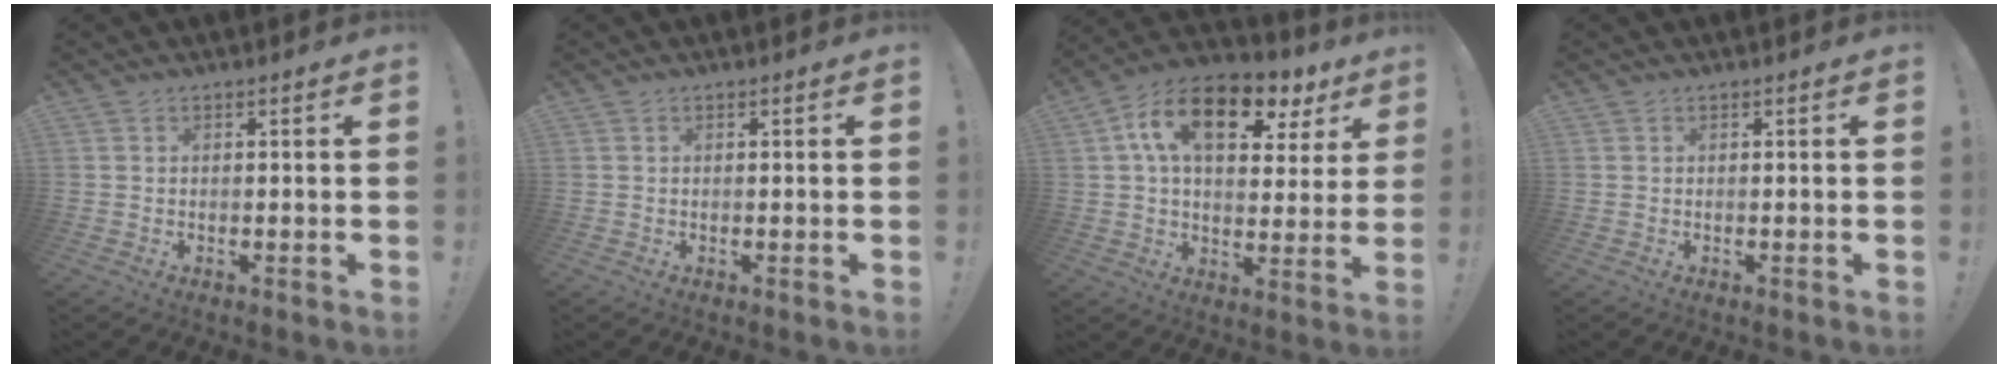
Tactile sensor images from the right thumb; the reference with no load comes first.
{"total": 0.0}
{"total": 17.5, "force": [7.7, 9.3, 12.7], "torque": [-0.193, -0.031, 0.128]}
{"total": 0.0}